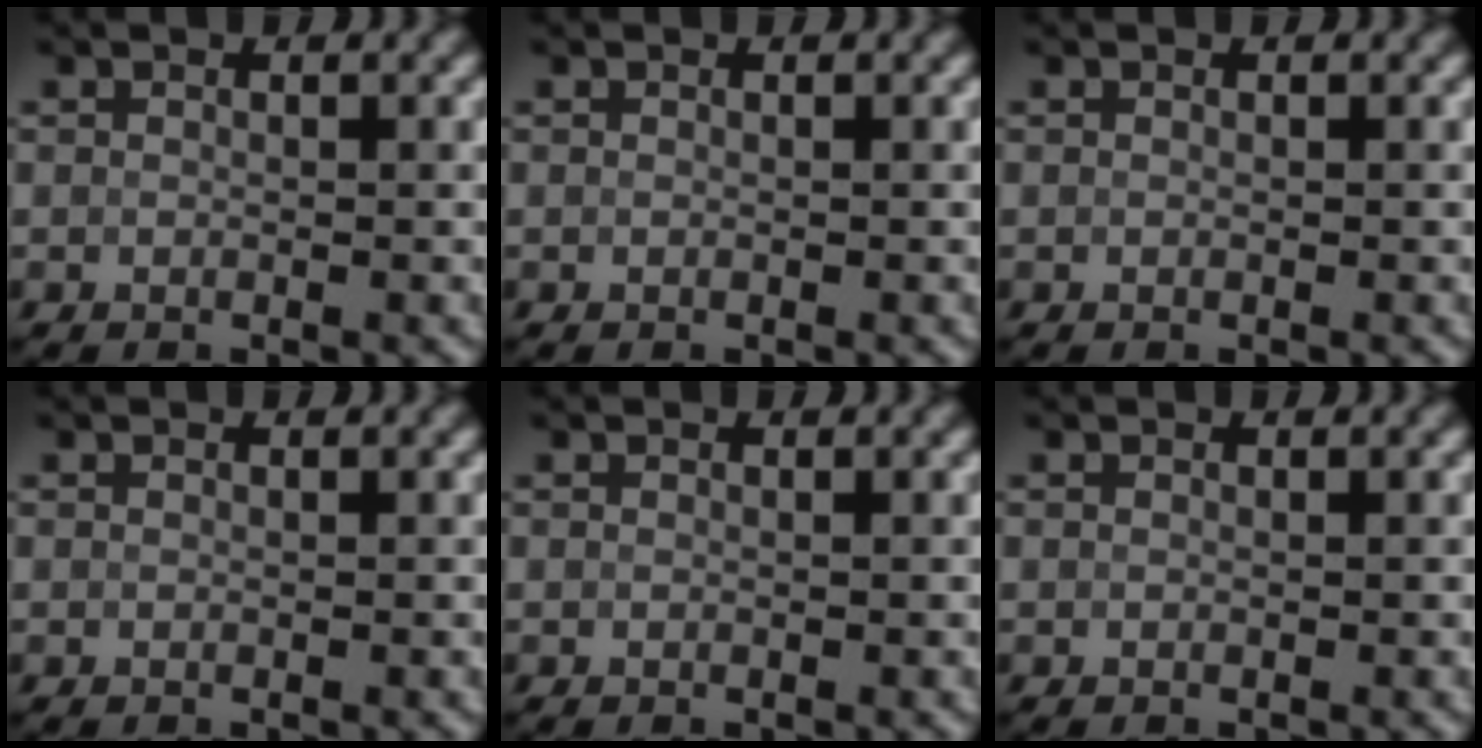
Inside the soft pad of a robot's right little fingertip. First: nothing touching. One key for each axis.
{"total": 0.0}
{"total": 0.0}
{"total": 0.0}
{"total": 0.0}
{"total": 0.0}